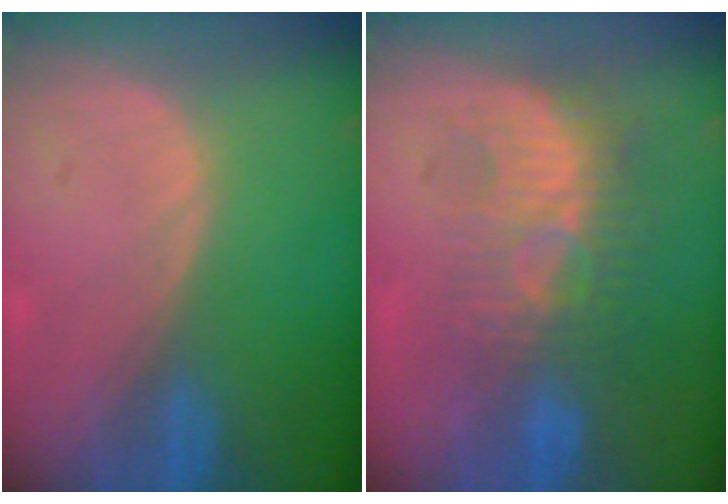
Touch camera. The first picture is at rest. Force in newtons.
{"total": 8.7, "press": 8.0, "slide": 3.4}